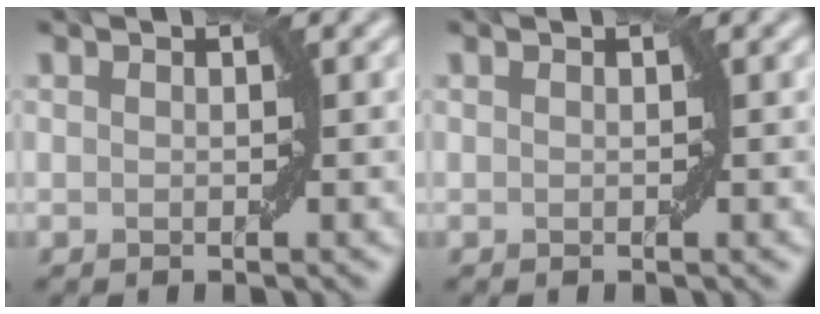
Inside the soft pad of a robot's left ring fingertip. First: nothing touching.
{"total": 0.0}